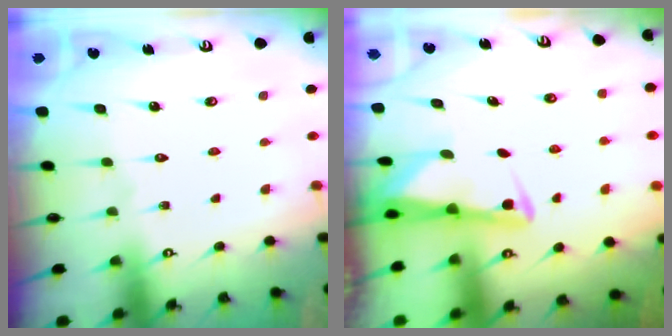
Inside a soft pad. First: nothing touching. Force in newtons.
{"total": 2.9, "press": 2.8, "slide": 0.4}